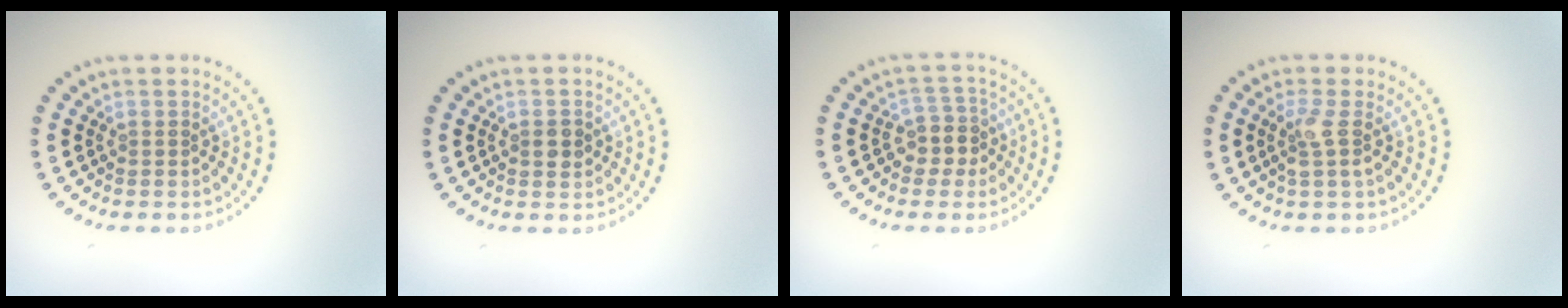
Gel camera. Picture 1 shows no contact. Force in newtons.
{"total": 1.4, "press": 1.4, "slide": 0.2}
{"total": 2.6, "press": 2.2, "slide": 1.3}
{"total": 2.0, "press": 1.6, "slide": 1.2}